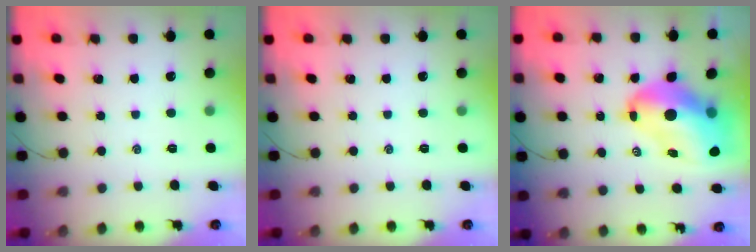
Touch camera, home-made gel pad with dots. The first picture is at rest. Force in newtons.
{"total": 0.0}
{"total": 15.2, "press": 14.6, "slide": 4.3}